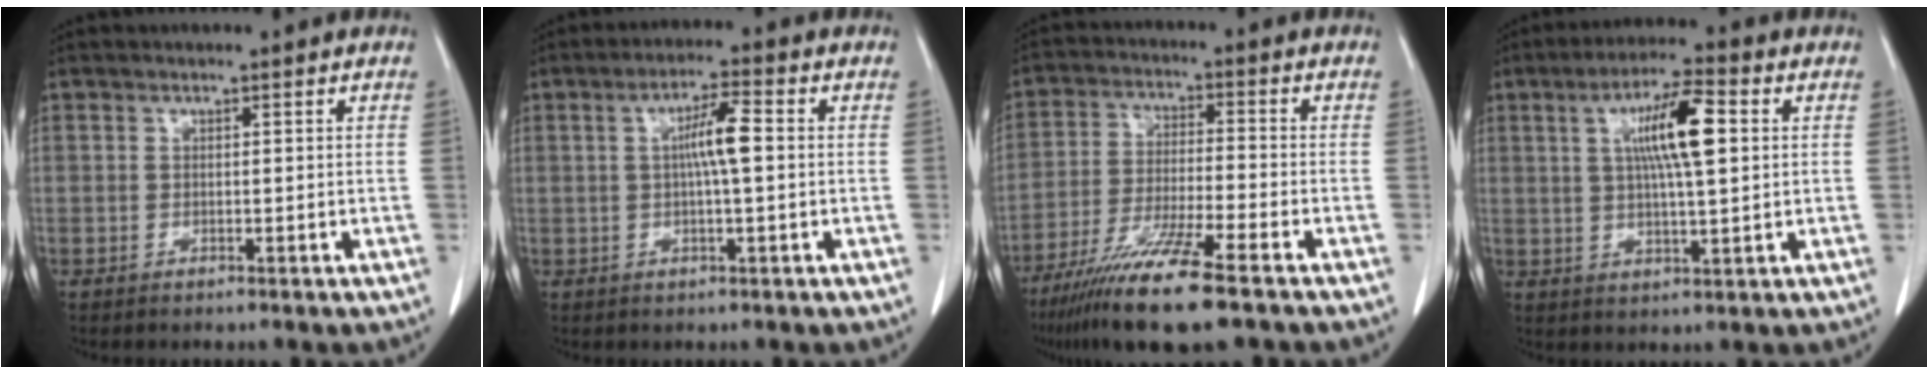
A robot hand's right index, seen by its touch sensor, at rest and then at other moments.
{"total": 5.4, "force": [0.4, 0.3, 5.3], "torque": [-0.097, 0.008, 0.006]}
{"total": 12.9, "force": [-8.8, 0.0, 9.4], "torque": [-0.184, -0.039, -0.157]}
{"total": 9.7, "force": [2.3, 1.3, 9.3], "torque": [-0.168, 0.011, 0.040]}